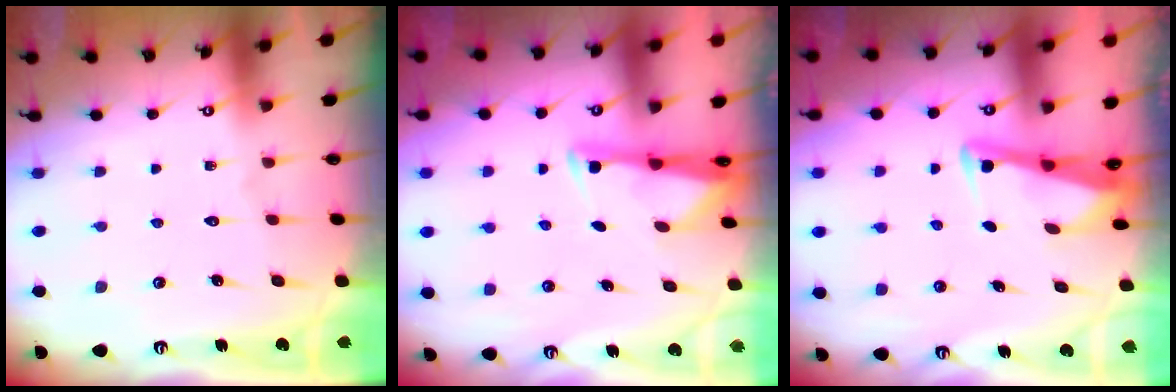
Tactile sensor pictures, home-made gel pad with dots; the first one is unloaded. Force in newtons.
{"total": 2.9, "press": 2.9, "slide": 0.4}
{"total": 3.1, "press": 3.0, "slide": 0.3}